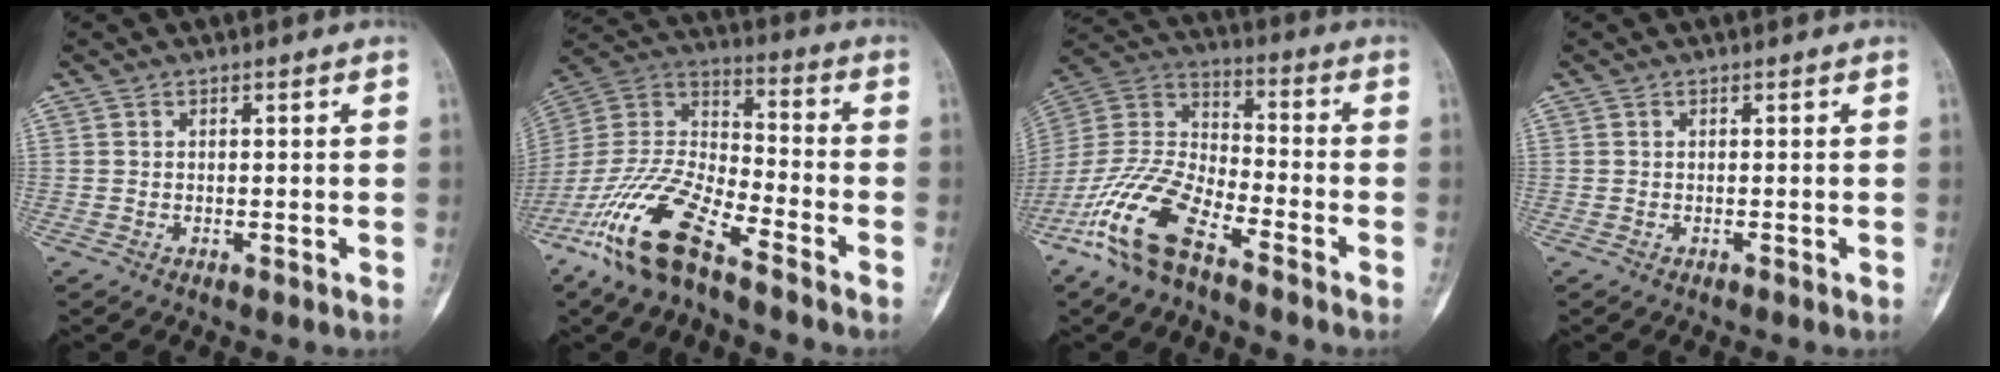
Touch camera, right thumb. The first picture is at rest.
{"total": 18.2, "force": [-11.8, 5.5, 12.7], "torque": [-0.256, 0.058, -0.226]}
{"total": 15.8, "force": [-9.8, 5.8, 10.9], "torque": [-0.226, 0.054, -0.197]}
{"total": 0.0}